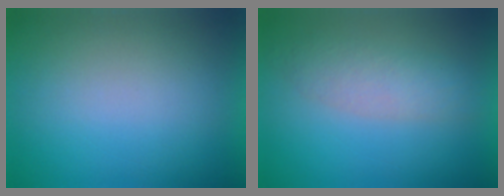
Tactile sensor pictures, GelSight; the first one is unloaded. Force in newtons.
{"total": 3.5}